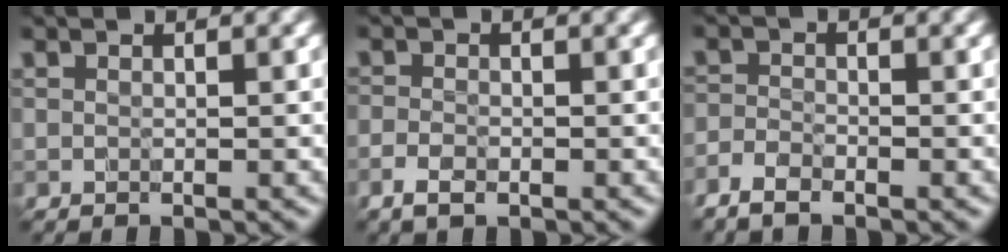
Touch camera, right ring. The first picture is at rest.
{"total": 1.6, "force": [-1.0, 0.8, 1.0], "torque": [-0.017, -0.001, -0.023]}
{"total": 1.8, "force": [-1.5, 0.5, 0.8], "torque": [-0.015, 0.000, -0.037]}